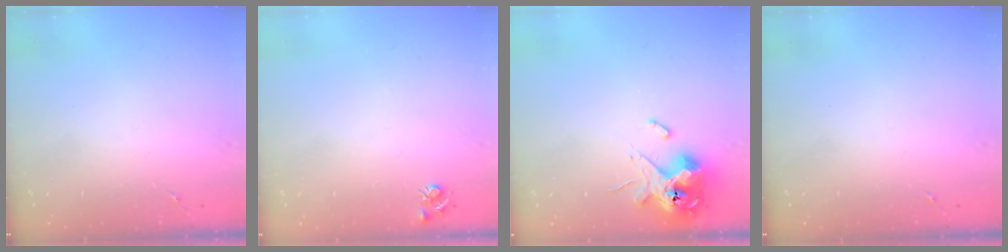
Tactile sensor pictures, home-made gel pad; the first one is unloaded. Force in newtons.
{"total": 4.8, "press": 4.7, "slide": 0.7}
{"total": 14.6, "press": 14.4, "slide": 2.8}
{"total": 0.0}